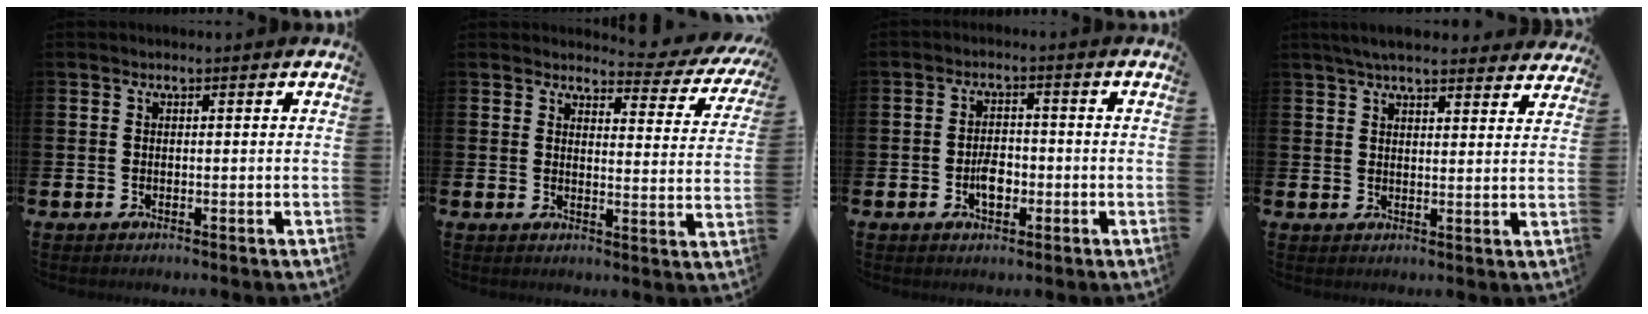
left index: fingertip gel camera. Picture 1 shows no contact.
{"total": 3.1, "force": [2.7, 1.3, 0.7], "torque": [-0.012, -0.026, 0.039]}
{"total": 3.4, "force": [-1.0, 2.0, 2.6], "torque": [-0.047, 0.004, -0.017]}
{"total": 5.4, "force": [5.1, 0.9, 1.8], "torque": [-0.043, -0.014, 0.093]}